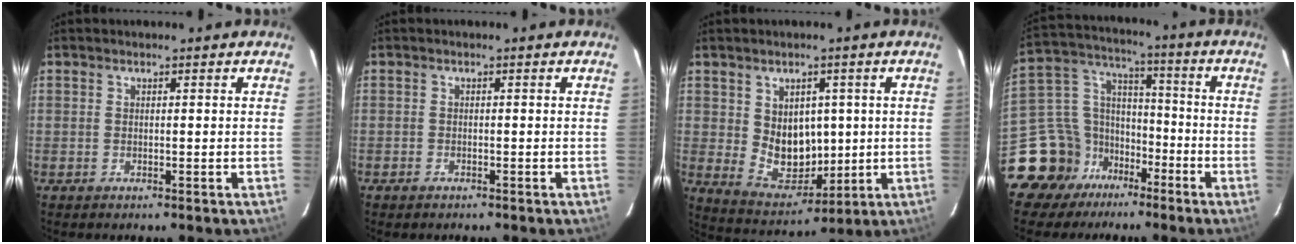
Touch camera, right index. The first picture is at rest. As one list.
[{"total": 0.9, "force": [-0.7, 0.5, 0.1], "torque": [-0.005, 0.002, -0.012]}, {"total": 9.7, "force": [1.2, 7.6, 5.8], "torque": [-0.102, -0.009, 0.048]}, {"total": 14.3, "force": [-10.0, 9.7, 3.3], "torque": [-0.094, 0.055, -0.169]}]